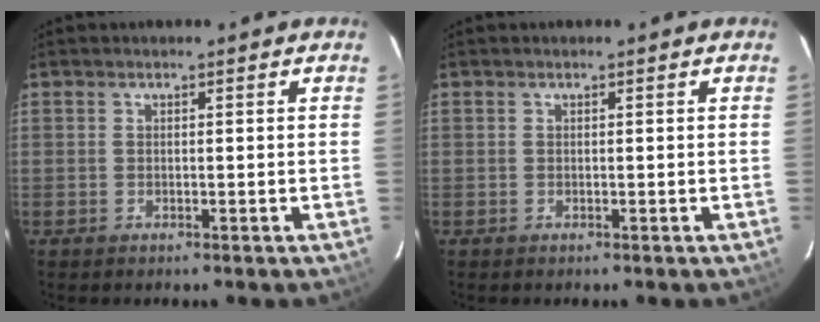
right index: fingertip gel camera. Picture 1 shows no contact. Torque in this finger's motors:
{"motor_torque": [0.00, 0.00, 0.00, 0.00]}